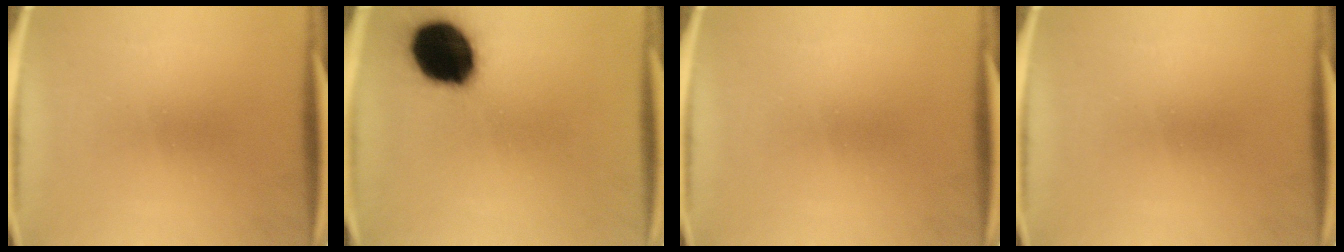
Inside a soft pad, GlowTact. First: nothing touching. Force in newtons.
{"total": 20.1}
{"total": 0.0}
{"total": 0.0}